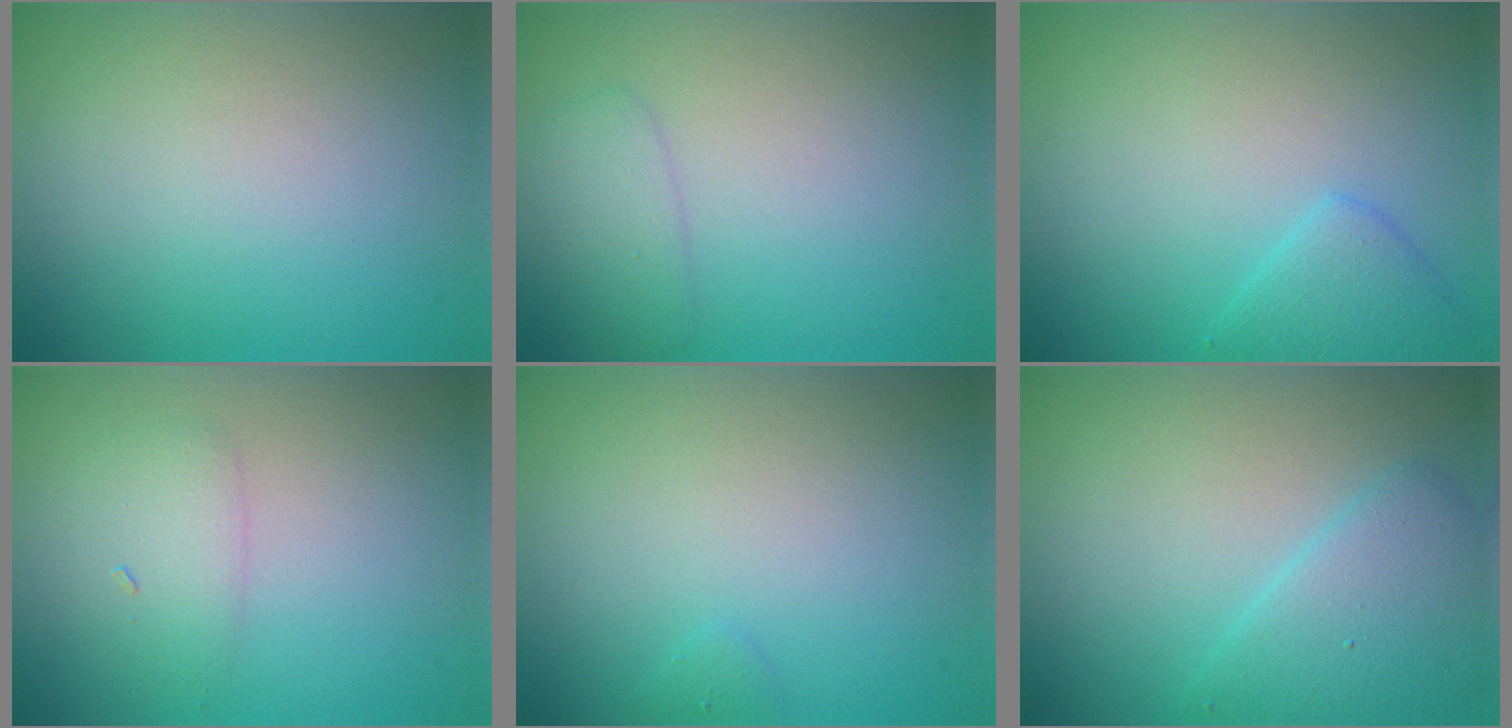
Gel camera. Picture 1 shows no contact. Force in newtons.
{"total": 2.1, "press": 2.1, "slide": 0.1}
{"total": 2.2, "press": 2.2, "slide": 0.2}
{"total": 2.1, "press": 2.1, "slide": 0.1}
{"total": 0.5, "press": 0.5, "slide": 0.1}
{"total": 3.7, "press": 3.7, "slide": 0.3}